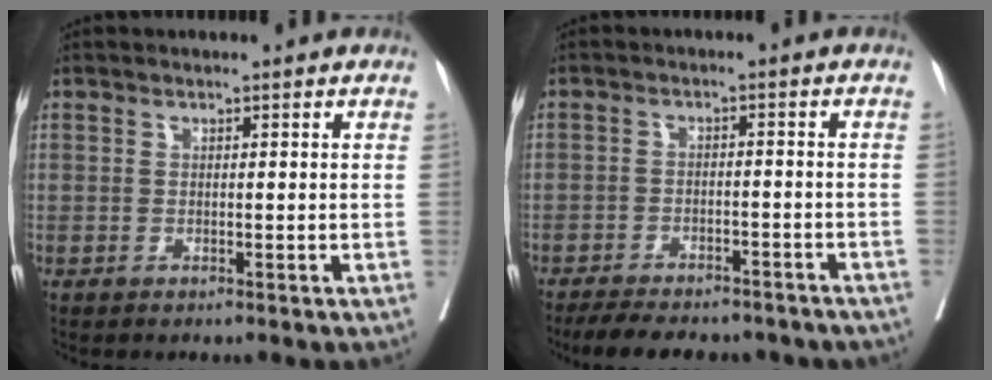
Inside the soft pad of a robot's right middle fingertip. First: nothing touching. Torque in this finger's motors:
{"motor_torque": [1.08, -1.06, 0.21, 0.06]}